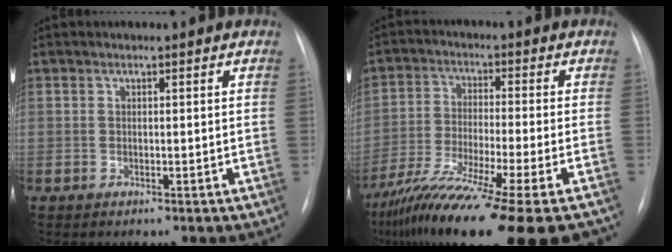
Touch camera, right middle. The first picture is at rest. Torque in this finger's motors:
{"motor_torque": [1.37, -0.76, 0.45, 0.21]}